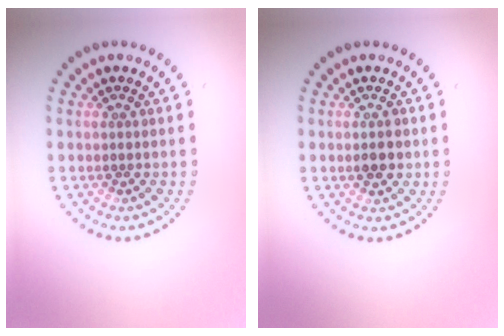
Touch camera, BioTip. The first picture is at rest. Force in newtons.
{"total": 2.2, "press": 2.2, "slide": 0.2}